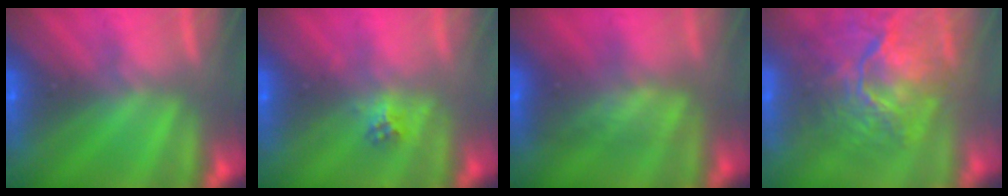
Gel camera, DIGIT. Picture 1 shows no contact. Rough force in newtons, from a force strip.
{"total": 2.2}
{"total": 3.5}
{"total": 7.9}